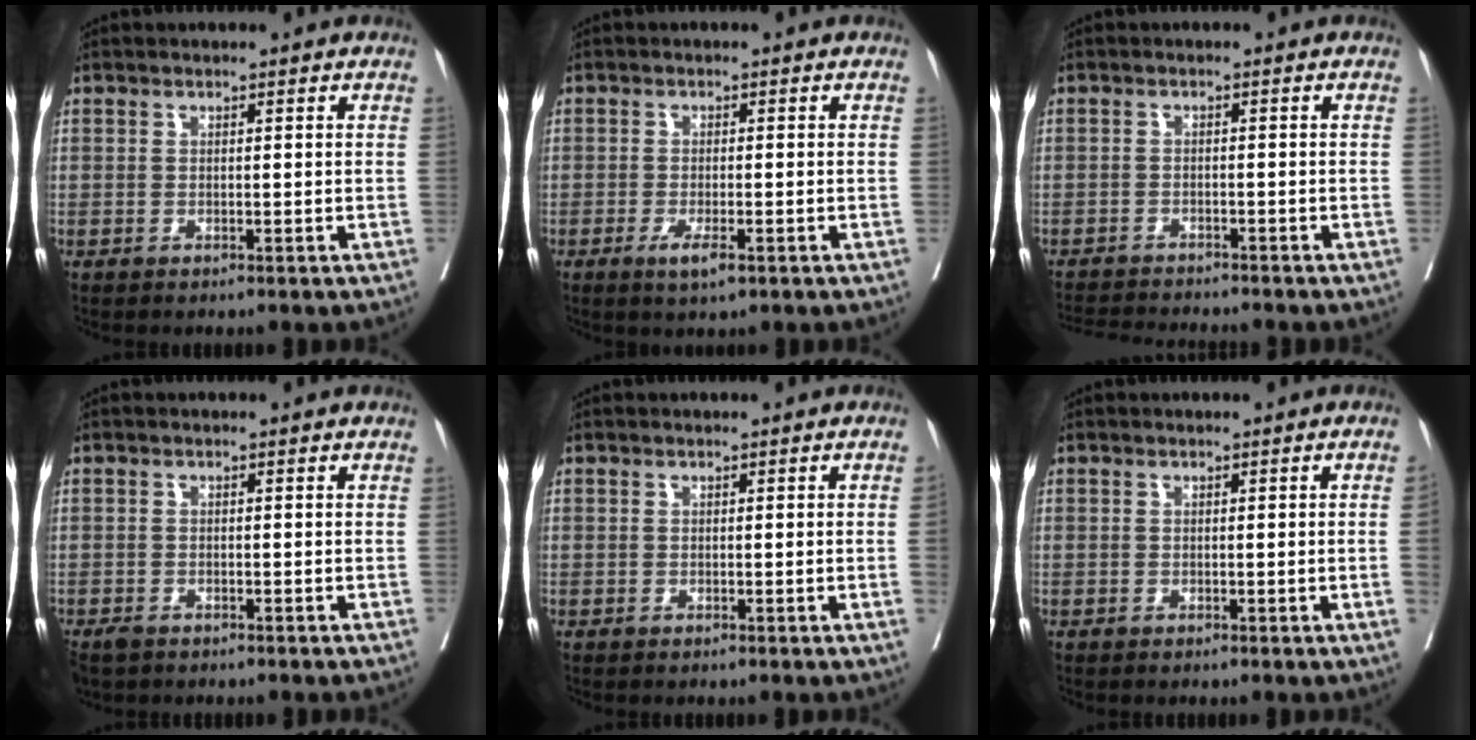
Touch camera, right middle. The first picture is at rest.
{"total": 3.2, "force": [-1.7, 0.6, 2.7], "torque": [-0.046, -0.005, -0.028]}
{"total": 7.3, "force": [-7.1, 0.1, 1.8], "torque": [-0.023, -0.007, -0.112]}
{"total": 2.2, "force": [-1.7, 1.1, 0.7], "torque": [-0.017, -0.004, -0.028]}
{"total": 1.0, "force": [-0.1, -0.4, 0.9], "torque": [-0.012, 0.000, 0.000]}
{"total": 1.5, "force": [-0.2, -0.5, 1.4], "torque": [-0.019, -0.001, -0.001]}